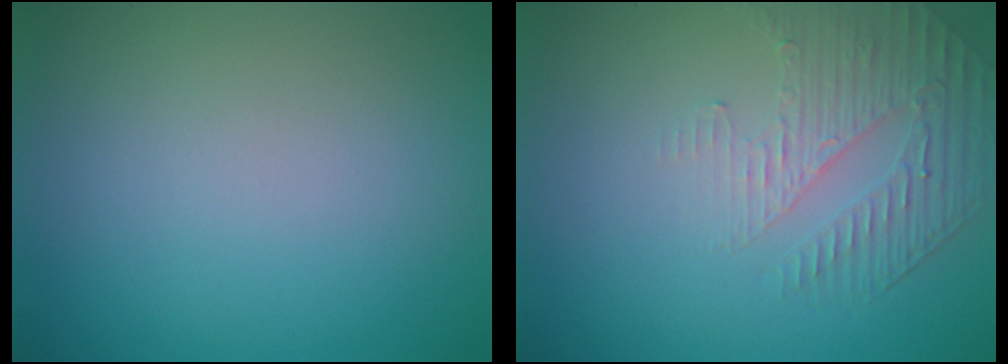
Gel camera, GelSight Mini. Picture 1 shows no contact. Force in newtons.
{"total": 1.9, "press": 1.3, "slide": 1.3}